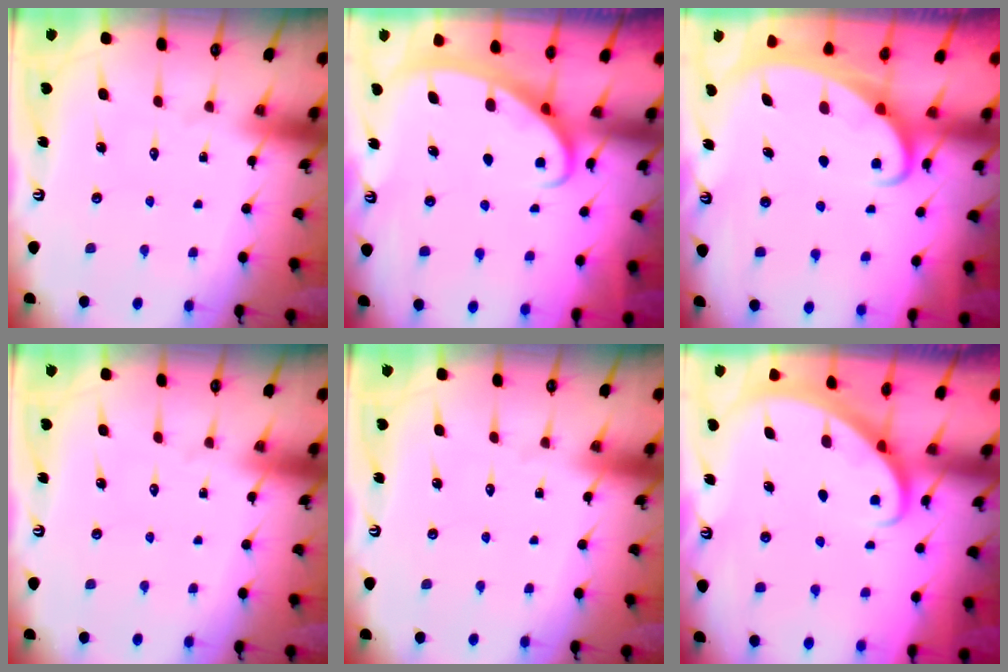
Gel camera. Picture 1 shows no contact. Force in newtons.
{"total": 2.5, "press": 2.5, "slide": 0.4}
{"total": 2.7, "press": 2.7, "slide": 0.3}
{"total": 0.0}
{"total": 0.0}
{"total": 2.7, "press": 2.7, "slide": 0.2}